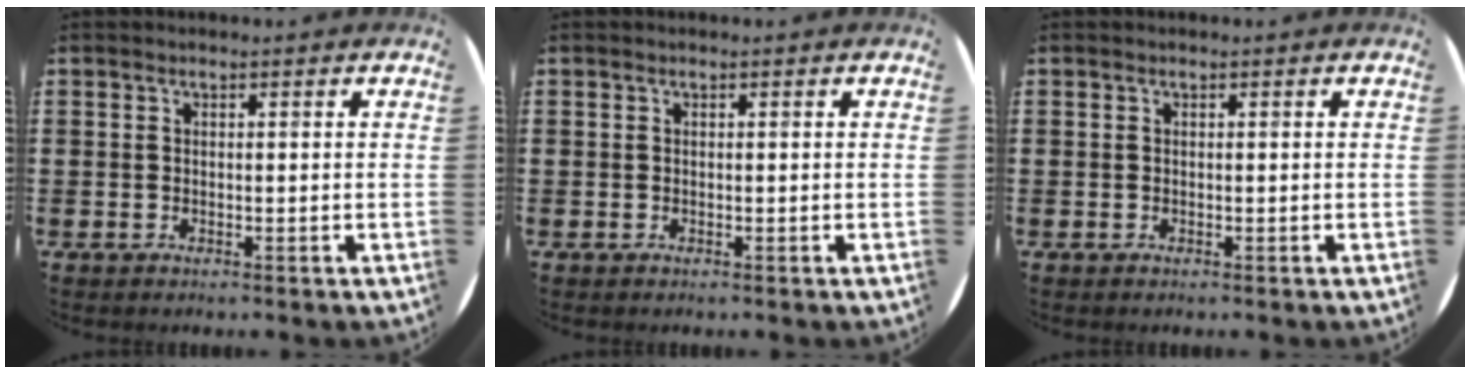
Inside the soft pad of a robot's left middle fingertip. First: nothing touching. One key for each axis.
{"total": 0.0}
{"total": 0.0}